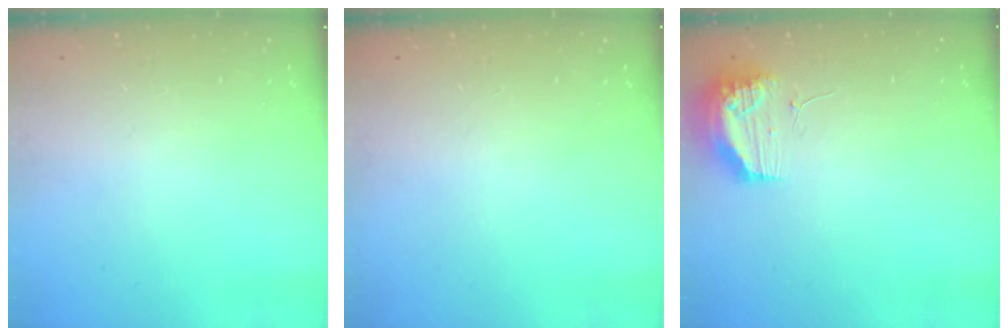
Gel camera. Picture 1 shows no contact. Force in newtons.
{"total": 0.0}
{"total": 10.6, "press": 10.5, "slide": 1.3}